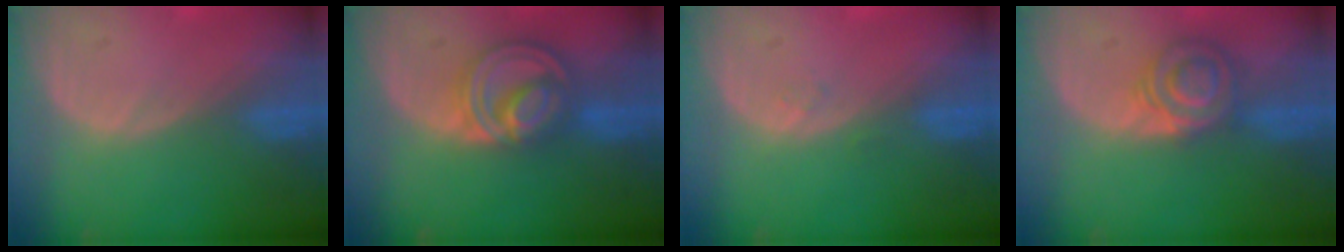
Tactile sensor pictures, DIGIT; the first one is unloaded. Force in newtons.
{"total": 8.7, "press": 7.3, "slide": 4.6}
{"total": 0.7, "press": 0.7, "slide": 0.1}
{"total": 5.8, "press": 5.7, "slide": 1.1}